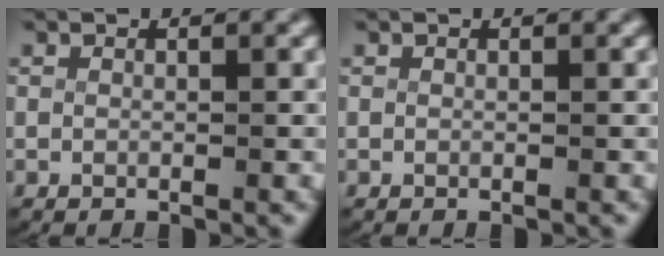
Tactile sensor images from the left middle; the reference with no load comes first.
{"total": 0.0}